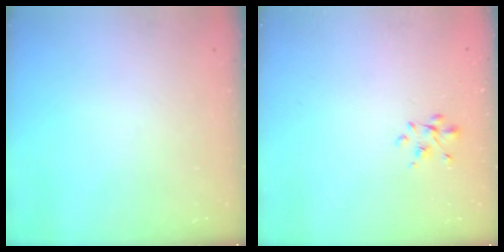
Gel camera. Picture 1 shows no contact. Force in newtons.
{"total": 2.2, "press": 2.1, "slide": 0.7}